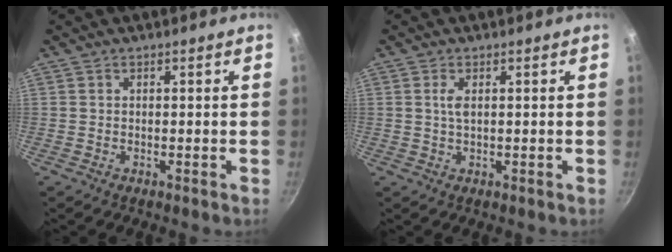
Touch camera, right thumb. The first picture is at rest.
{"total": 1.9, "force": [0.4, 0.8, 1.7], "torque": [-0.035, -0.001, 0.011]}